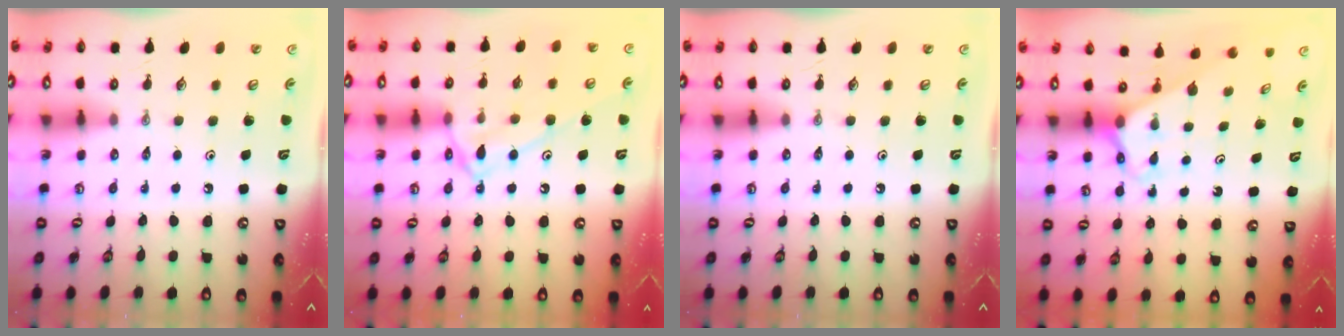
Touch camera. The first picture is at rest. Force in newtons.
{"total": 13.9, "press": 13.9, "slide": 0.9}
{"total": 0.0}
{"total": 2.7, "press": 2.7, "slide": 0.1}